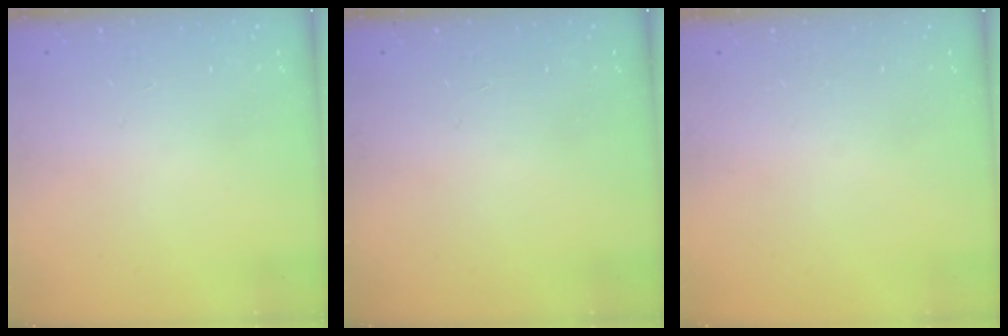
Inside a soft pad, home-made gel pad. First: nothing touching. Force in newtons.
{"total": 0.9, "press": 0.0, "slide": 0.9}
{"total": 0.0}